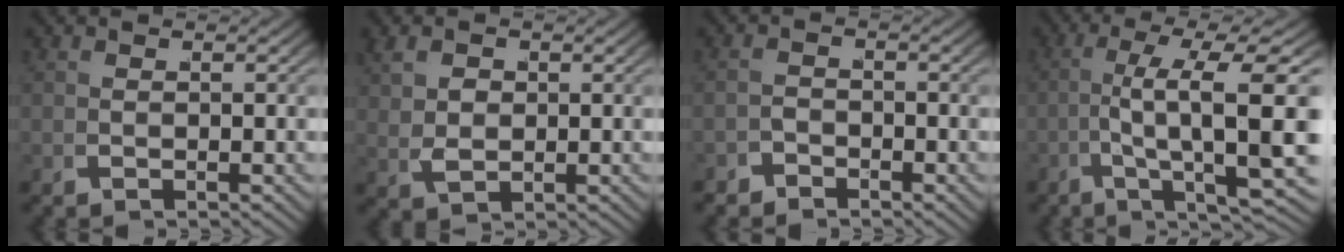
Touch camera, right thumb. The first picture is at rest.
{"total": 2.9, "force": [0.7, 1.9, 2.1], "torque": [-0.038, -0.005, 0.024]}
{"total": 2.0, "force": [-1.9, 0.2, -0.4], "torque": [0.023, 0.001, -0.037]}
{"total": 10.6, "force": [-0.2, 3.1, 10.1], "torque": [-0.171, -0.006, -0.001]}